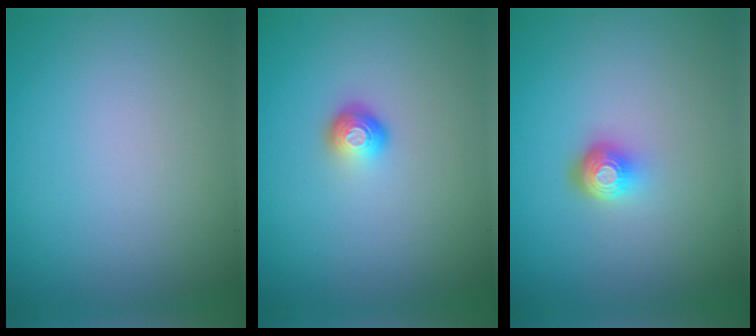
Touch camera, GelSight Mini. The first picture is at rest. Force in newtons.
{"total": 1.8, "press": 1.1, "slide": 1.4}
{"total": 2.0, "press": 1.4, "slide": 1.4}